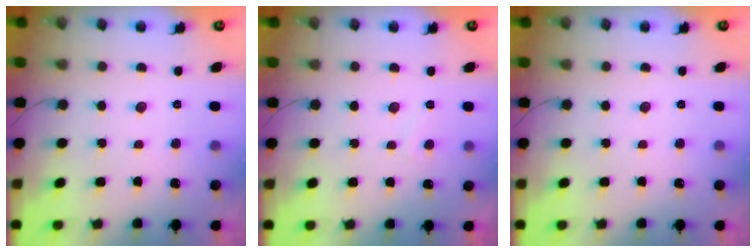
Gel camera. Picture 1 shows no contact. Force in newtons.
{"total": 1.7, "press": 1.6, "slide": 0.5}
{"total": 0.0}